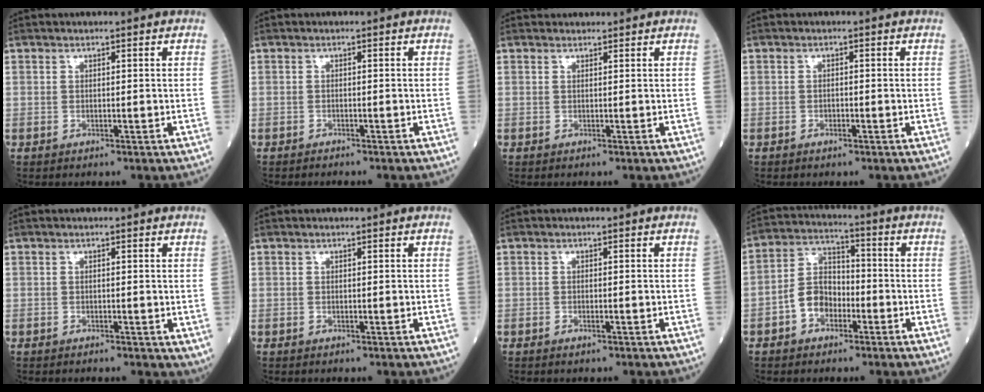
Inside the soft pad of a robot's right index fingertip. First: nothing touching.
{"total": 1.2, "force": [-1.1, 0.1, 0.3], "torque": [-0.006, -0.001, -0.015]}
{"total": 0.8, "force": [0.7, 0.3, -0.2], "torque": [0.000, 0.014, 0.010]}
{"total": 1.0, "force": [-0.5, 0.4, 0.8], "torque": [-0.012, 0.001, -0.008]}
{"total": 0.9, "force": [-0.1, 0.5, 0.7], "torque": [-0.004, -0.001, -0.005]}
{"total": 0.0}
{"total": 0.8, "force": [-0.4, 0.2, 0.7], "torque": [-0.016, -0.002, -0.005]}
{"total": 6.9, "force": [-2.8, 4.8, 4.2], "torque": [-0.084, 0.024, -0.058]}